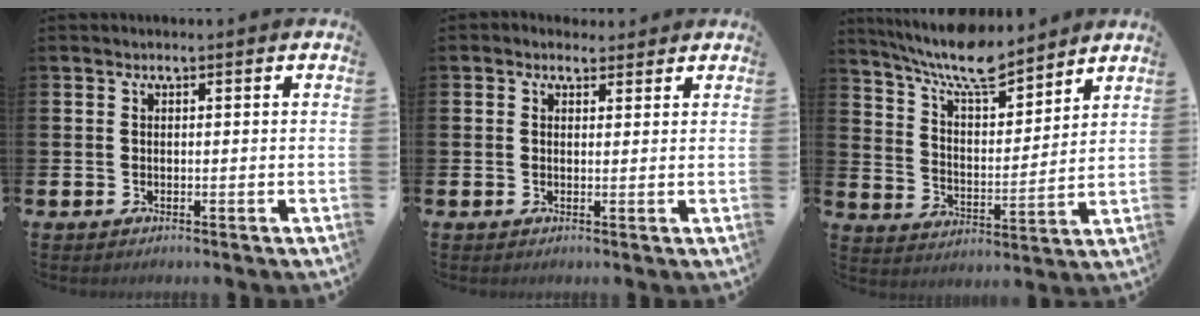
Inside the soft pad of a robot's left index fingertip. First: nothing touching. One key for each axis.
{"total": 1.6, "fx": 1.3, "fy": 0.9, "fz": 0.2, "tx": 0.002, "ty": 0.001, "tz": 0.021}
{"total": 9.1, "fx": 8.2, "fy": 2.0, "fz": 3.2, "tx": -0.093, "ty": -0.051, "tz": 0.147}